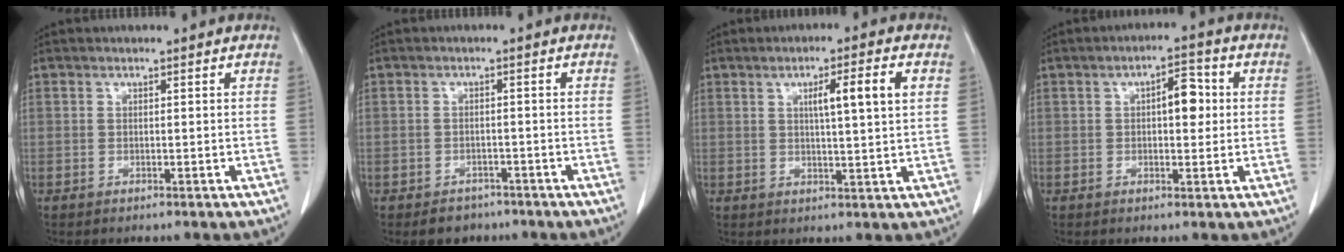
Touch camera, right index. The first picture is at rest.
{"total": 3.5, "force": [-2.5, 2.4, 0.4], "torque": [-0.006, 0.008, -0.032]}
{"total": 6.8, "force": [2.2, 0.0, 6.4], "torque": [-0.104, 0.006, 0.034]}
{"total": 4.9, "force": [0.7, 2.1, 4.4], "torque": [-0.064, 0.013, 0.009]}